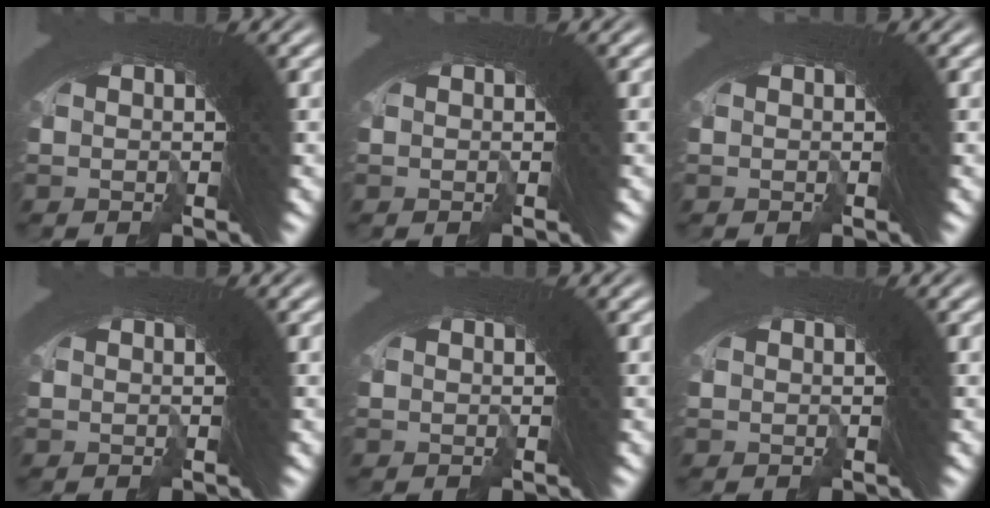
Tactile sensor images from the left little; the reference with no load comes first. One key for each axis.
{"total": 0.0}
{"total": 0.0}
{"total": 0.0}
{"total": 0.0}
{"total": 0.0}